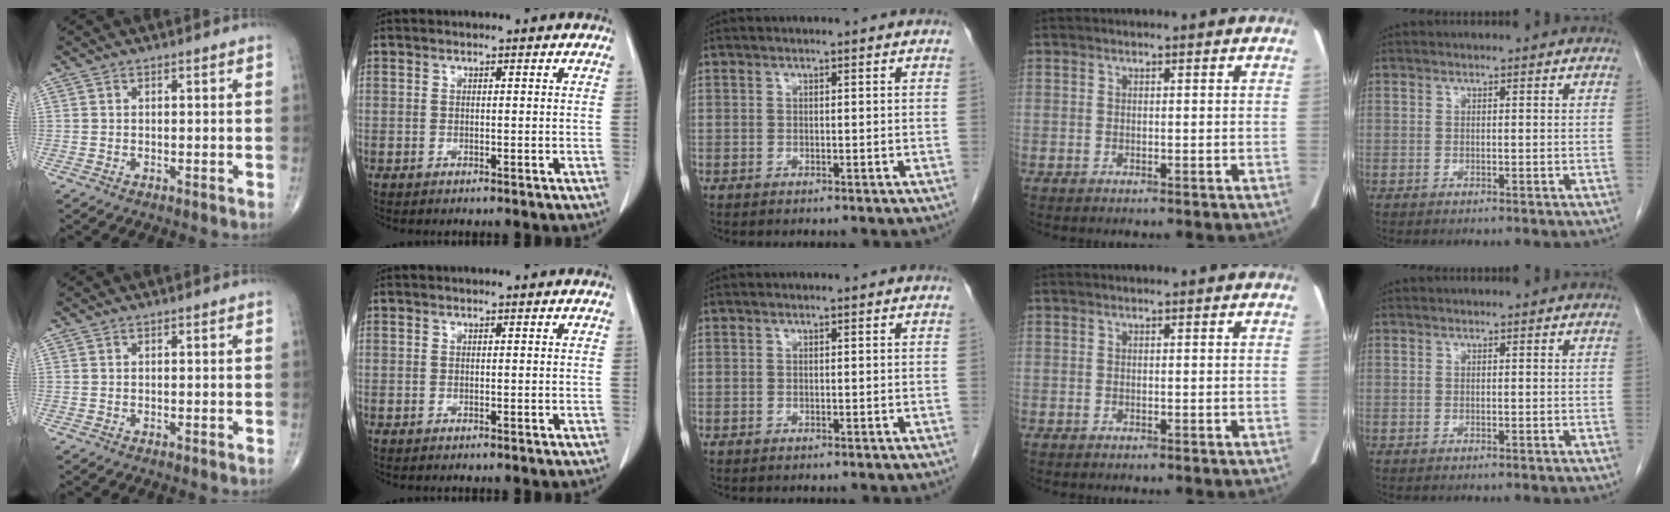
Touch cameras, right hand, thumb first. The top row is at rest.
{}